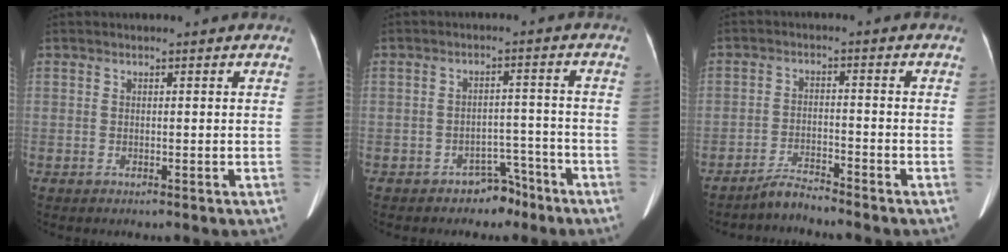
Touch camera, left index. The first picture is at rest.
{"total": 4.4, "force": [-3.4, 2.6, 1.0], "torque": [-0.010, 0.019, -0.044]}
{"total": 3.4, "force": [-3.4, -0.5, 0.2], "torque": [-0.009, -0.019, -0.062]}